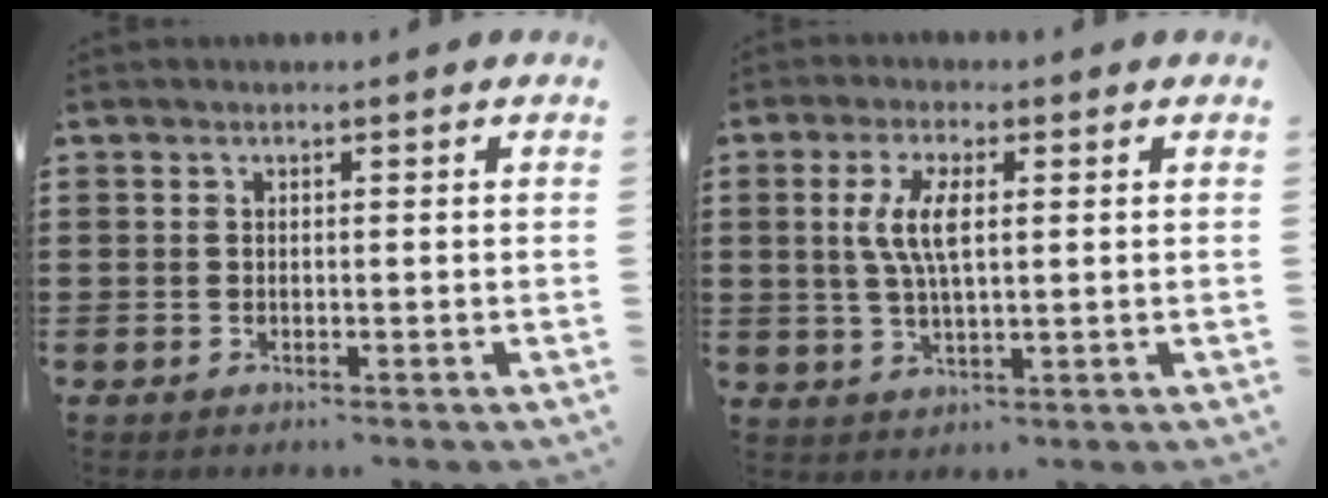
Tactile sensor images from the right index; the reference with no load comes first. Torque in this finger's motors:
{"motor_torque": [0.77, -0.24, 0.31, 0.16]}